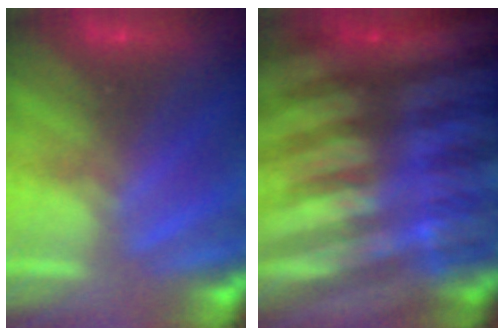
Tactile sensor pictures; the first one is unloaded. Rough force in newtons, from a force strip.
{"total": 9.0}